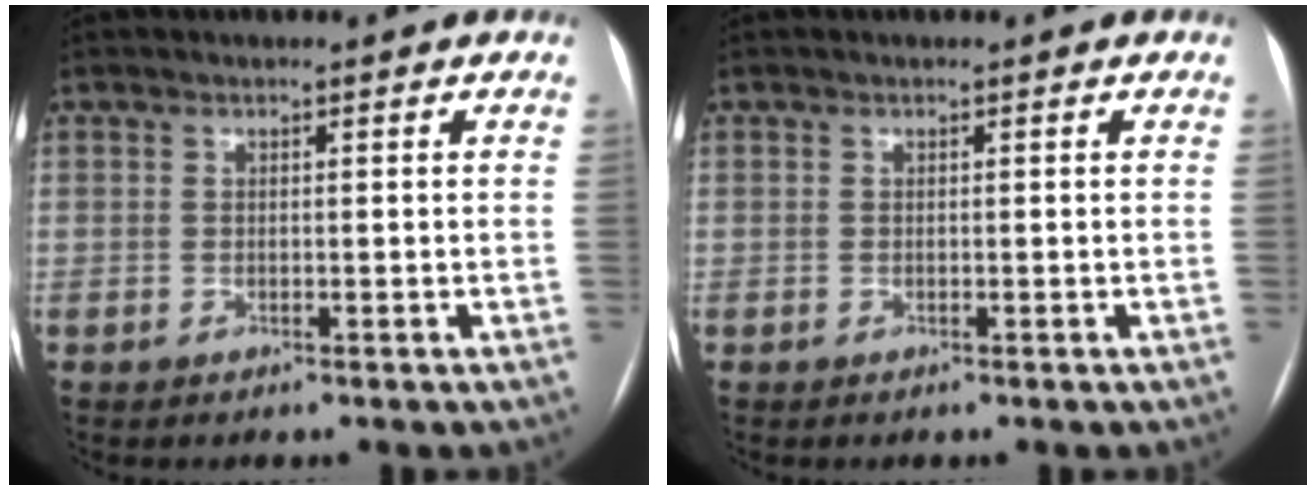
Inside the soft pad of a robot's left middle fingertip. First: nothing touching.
{"total": 0.0}